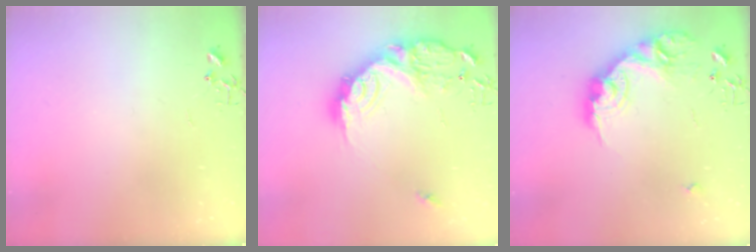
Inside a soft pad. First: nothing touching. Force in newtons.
{"total": 21.1, "press": 21.0, "slide": 1.7}
{"total": 18.9, "press": 18.8, "slide": 0.9}